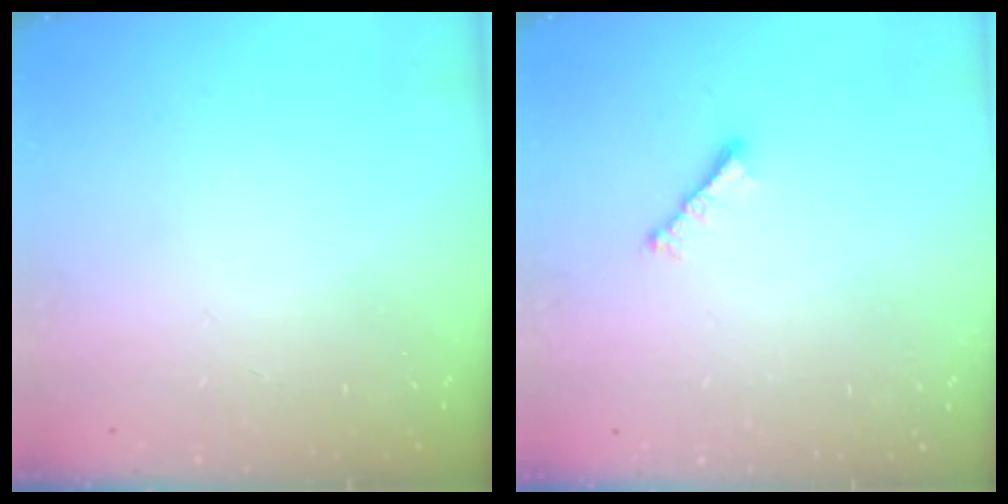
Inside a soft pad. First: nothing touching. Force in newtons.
{"total": 2.8, "press": 2.7, "slide": 0.6}